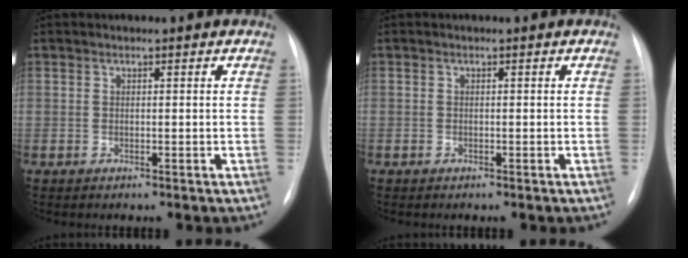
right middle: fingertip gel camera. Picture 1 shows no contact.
{"total": 0.0}